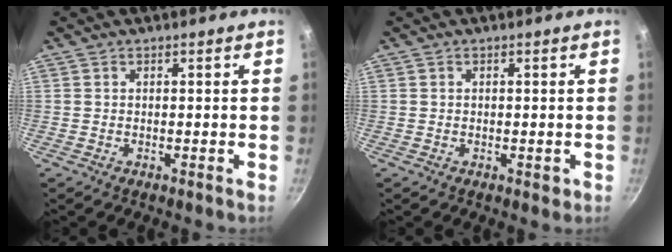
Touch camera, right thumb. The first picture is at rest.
{"total": 1.2, "force": [-0.2, 0.9, 0.8], "torque": [-0.007, 0.001, -0.002]}